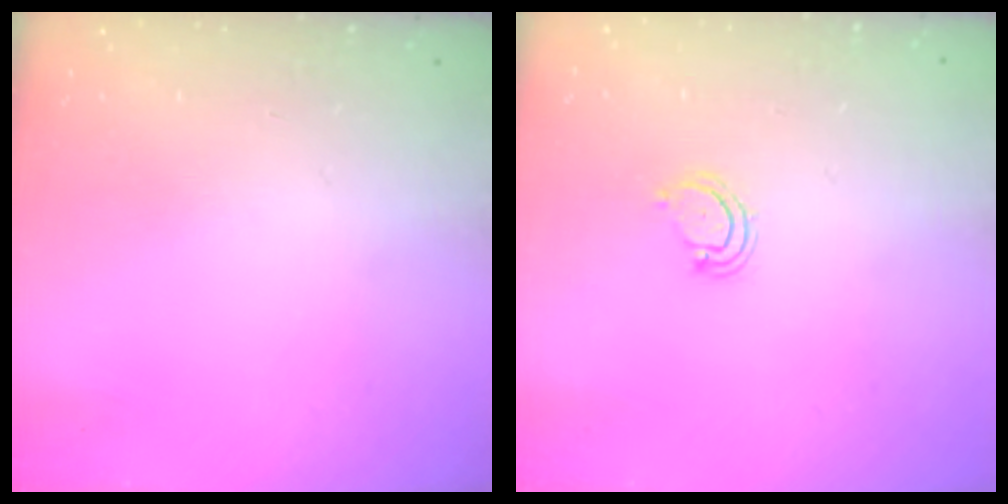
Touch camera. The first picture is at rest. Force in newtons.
{"total": 3.9, "press": 3.9, "slide": 0.4}